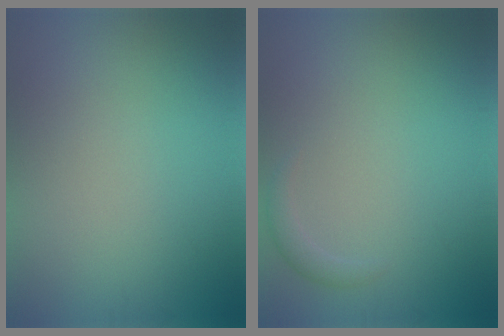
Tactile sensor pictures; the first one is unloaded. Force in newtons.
{"total": 1.1, "press": 1.1, "slide": 0.0}